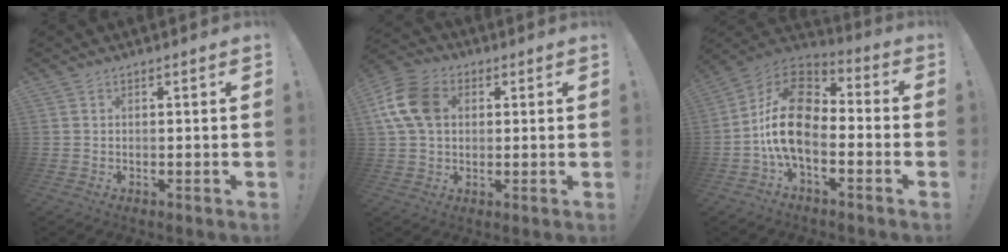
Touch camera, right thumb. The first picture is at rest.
{"total": 13.3, "force": [3.1, 9.9, 8.3], "torque": [-0.167, 0.013, 0.066]}
{"total": 17.3, "force": [-3.0, 10.5, 13.5], "torque": [-0.249, 0.029, -0.045]}